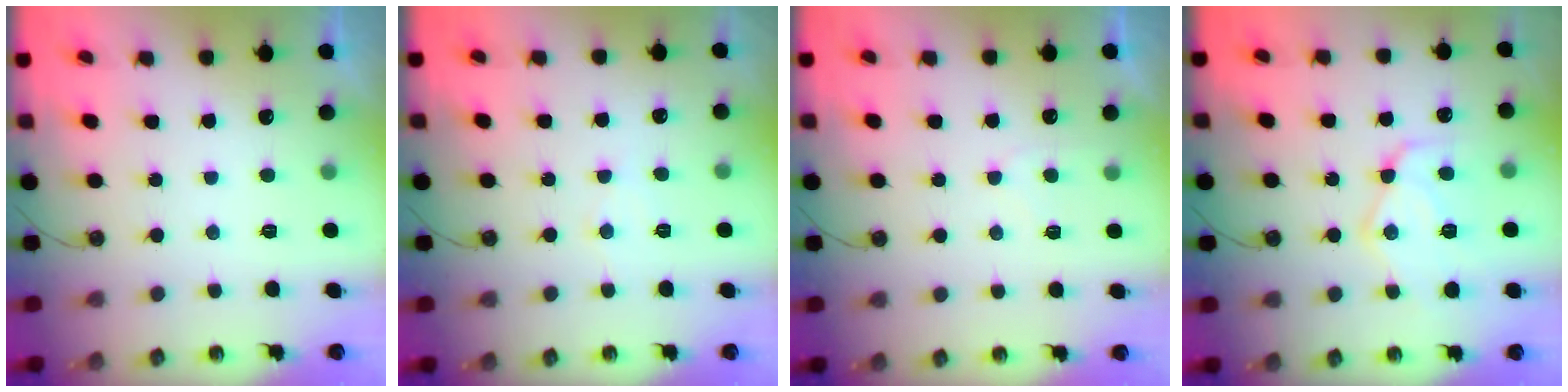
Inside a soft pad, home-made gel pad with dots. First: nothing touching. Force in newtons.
{"total": 4.8, "press": 4.7, "slide": 0.9}
{"total": 5.1, "press": 5.1, "slide": 0.6}
{"total": 14.7, "press": 14.6, "slide": 1.3}